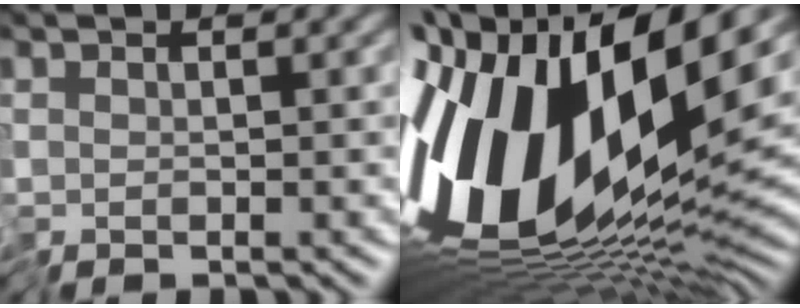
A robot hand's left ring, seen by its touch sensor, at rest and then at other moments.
{"total": 17.8, "force": [-0.3, 8.3, 15.7], "torque": [-0.308, -0.020, -0.014]}